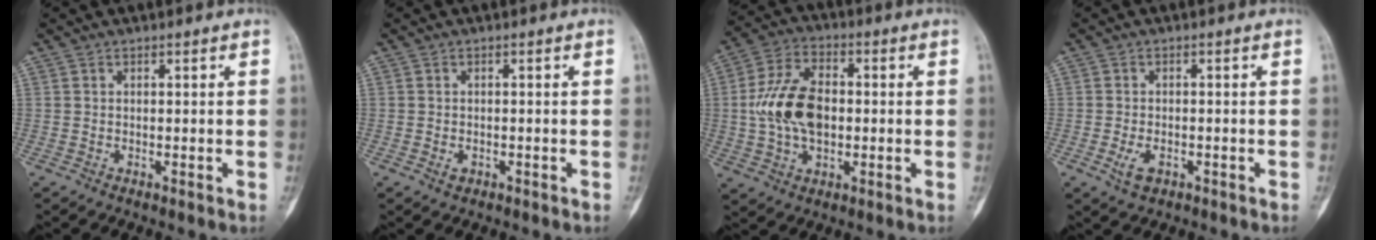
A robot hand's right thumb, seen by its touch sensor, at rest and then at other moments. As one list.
[{"total": 1.2, "force": [-0.6, 0.8, 0.6], "torque": [-0.007, 0.005, -0.007]}, {"total": 13.5, "force": [0.0, 8.4, 10.6], "torque": [-0.192, 0.017, -0.001]}, {"total": 3.3, "force": [-1.5, 1.9, 2.3], "torque": [-0.043, 0.002, -0.021]}]